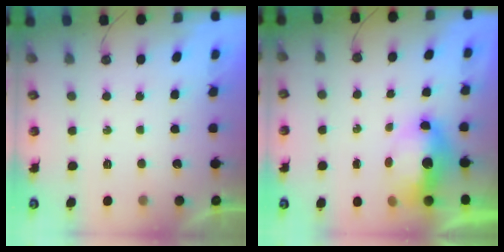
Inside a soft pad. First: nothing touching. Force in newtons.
{"total": 7.3, "press": 7.2, "slide": 0.7}